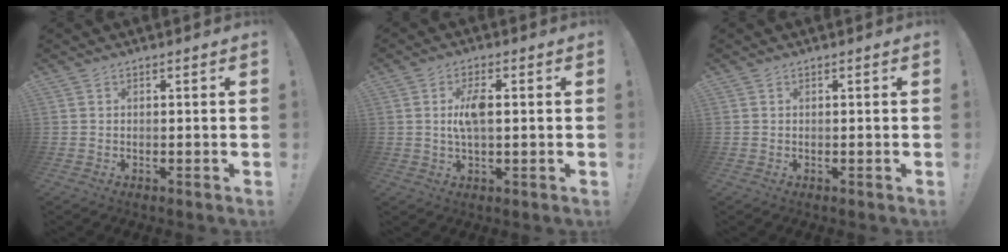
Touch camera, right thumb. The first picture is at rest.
{"total": 6.3, "force": [0.6, 2.5, 5.8], "torque": [-0.102, 0.002, 0.006]}
{"total": 0.0}